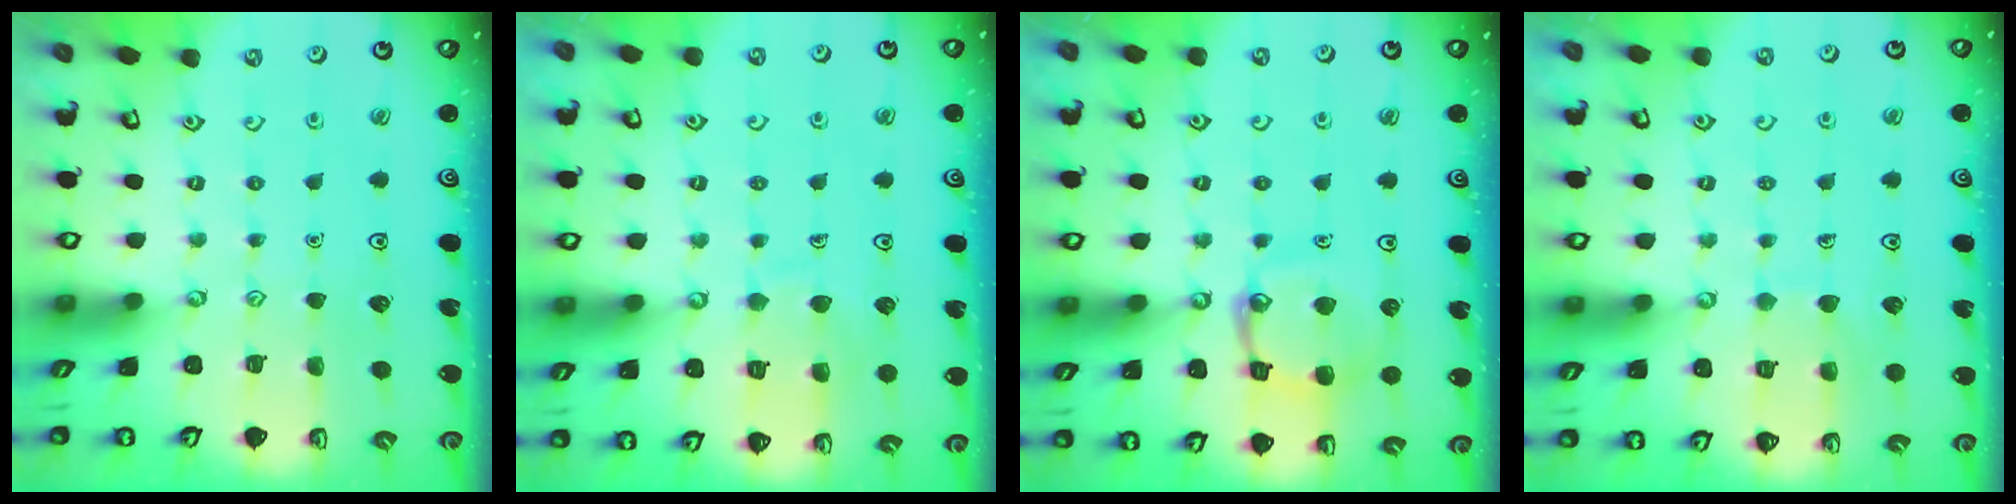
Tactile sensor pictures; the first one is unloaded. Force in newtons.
{"total": 8.9, "press": 8.9, "slide": 0.9}
{"total": 14.3, "press": 14.2, "slide": 1.5}
{"total": 6.3, "press": 6.3, "slide": 0.6}